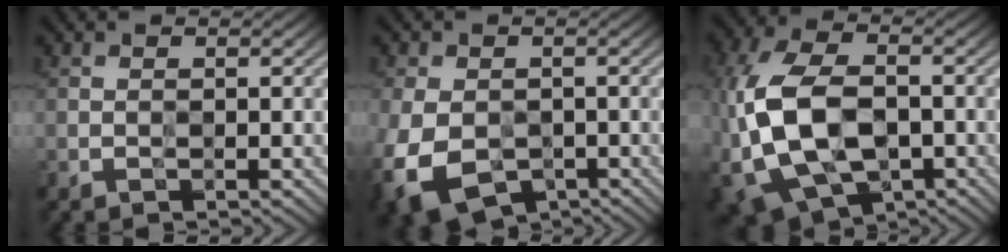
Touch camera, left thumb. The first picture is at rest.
{"total": 10.7, "force": [-3.7, 7.7, 6.5], "torque": [-0.164, -0.044, -0.052]}
{"total": 16.5, "force": [-3.1, 10.5, 12.3], "torque": [-0.293, -0.018, -0.055]}